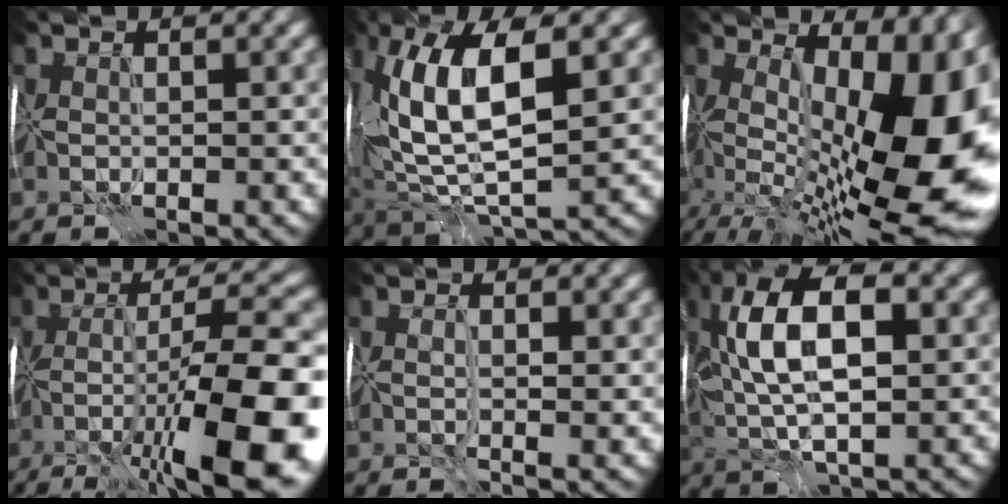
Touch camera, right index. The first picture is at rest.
{"total": 12.4, "force": [2.8, 5.0, 11.0], "torque": [-0.220, 0.010, 0.052]}
{"total": 17.9, "force": [-1.0, 8.6, 15.7], "torque": [-0.231, -0.023, 0.004]}
{"total": 14.1, "force": [-4.8, 2.7, 13.0], "torque": [-0.215, -0.004, -0.075]}
{"total": 2.8, "force": [0.3, 1.0, 2.6], "torque": [-0.036, -0.007, 0.008]}
{"total": 11.1, "force": [1.8, 4.6, 10.0], "torque": [-0.192, 0.015, 0.026]}